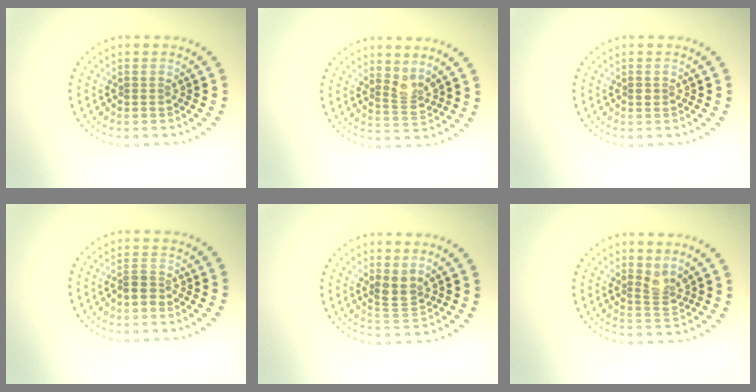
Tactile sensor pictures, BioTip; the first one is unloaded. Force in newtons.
{"total": 2.0, "press": 1.5, "slide": 1.3}
{"total": 0.7, "press": 0.7, "slide": 0.0}
{"total": 1.6, "press": 1.4, "slide": 0.7}
{"total": 2.1, "press": 1.8, "slide": 1.2}
{"total": 2.0, "press": 1.5, "slide": 1.3}